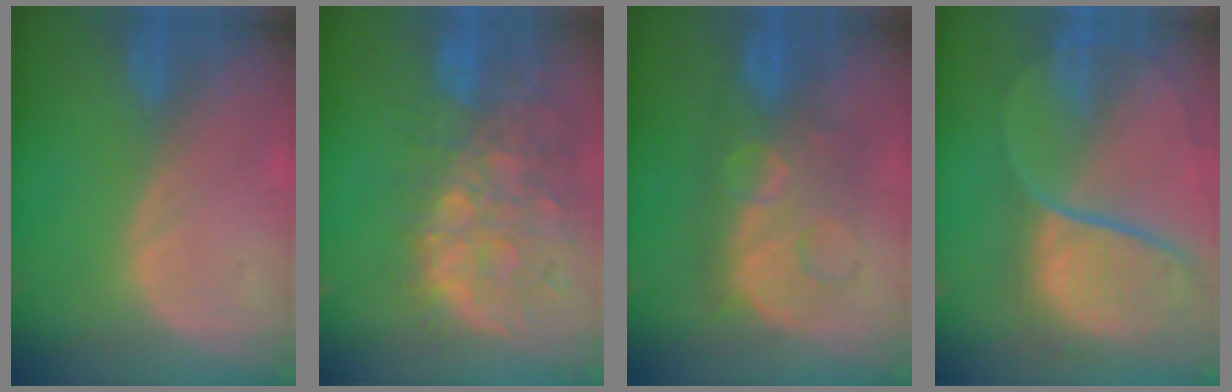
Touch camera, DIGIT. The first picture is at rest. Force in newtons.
{"total": 13.3, "press": 10.9, "slide": 7.6}
{"total": 9.1, "press": 9.0, "slide": 0.3}
{"total": 11.6, "press": 9.6, "slide": 6.5}